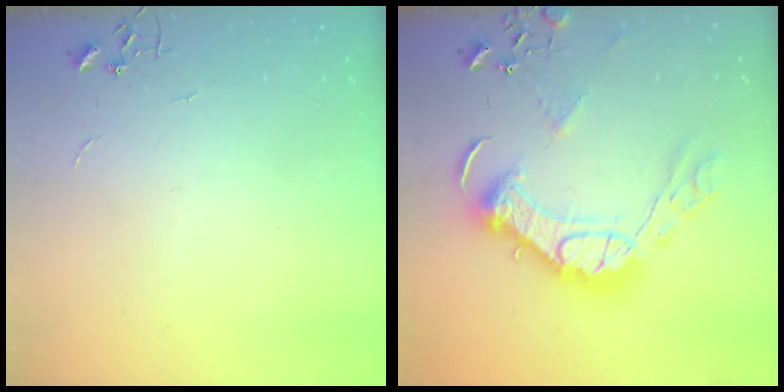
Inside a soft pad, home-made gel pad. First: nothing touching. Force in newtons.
{"total": 18.4, "press": 18.3, "slide": 1.6}